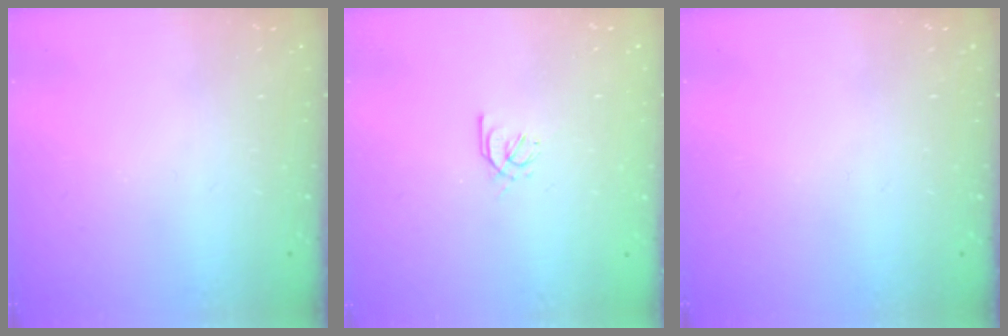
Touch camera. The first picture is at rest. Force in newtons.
{"total": 2.6, "press": 2.5, "slide": 0.7}
{"total": 0.0}